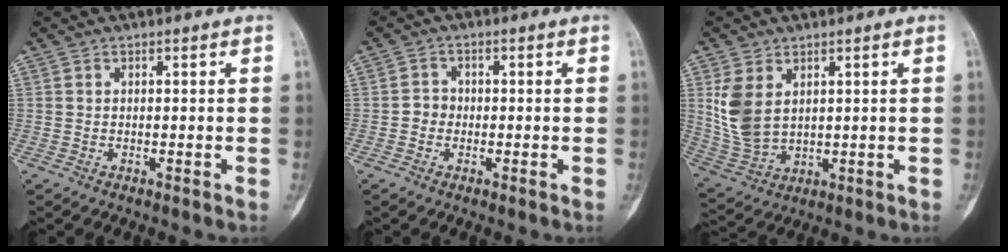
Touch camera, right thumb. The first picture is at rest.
{"total": 2.3, "force": [-0.6, 2.1, 0.8], "torque": [-0.001, 0.009, -0.018]}
{"total": 9.2, "force": [2.7, 6.0, 6.4], "torque": [-0.126, -0.014, 0.072]}